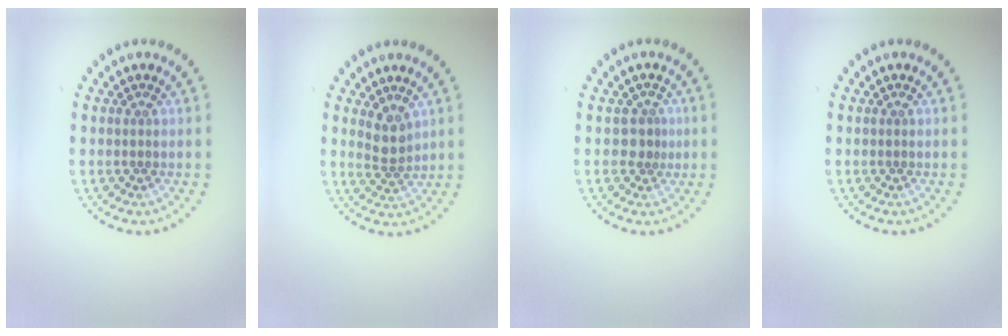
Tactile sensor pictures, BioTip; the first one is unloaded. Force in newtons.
{"total": 2.2, "press": 1.8, "slide": 1.3}
{"total": 1.5, "press": 1.1, "slide": 1.0}
{"total": 0.0}